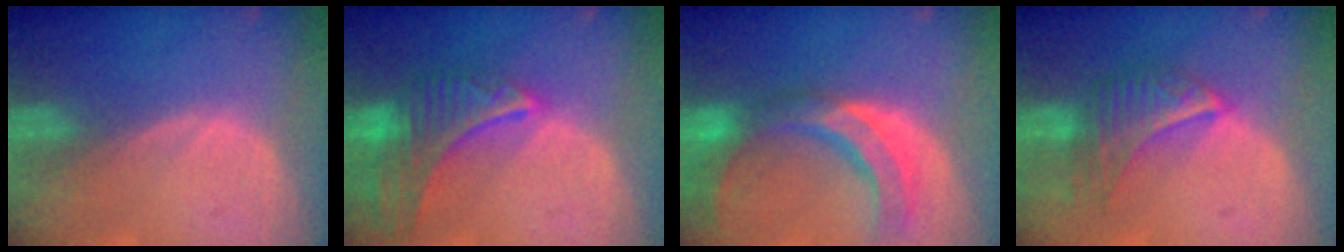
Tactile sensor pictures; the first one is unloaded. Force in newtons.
{"total": 9.2, "press": 8.1, "slide": 4.4}
{"total": 10.3, "press": 9.4, "slide": 4.3}
{"total": 6.4, "press": 6.3, "slide": 1.5}